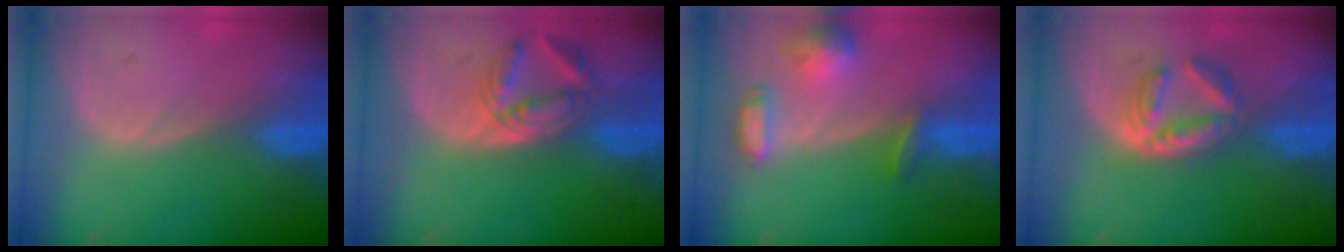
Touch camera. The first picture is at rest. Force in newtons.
{"total": 5.6, "press": 5.6, "slide": 0.8}
{"total": 6.5, "press": 6.3, "slide": 1.8}
{"total": 6.1, "press": 5.4, "slide": 2.8}